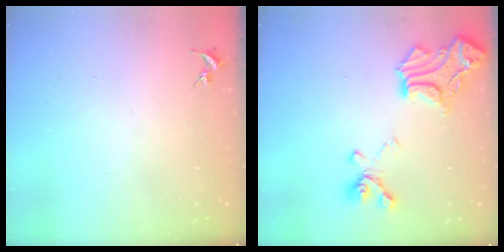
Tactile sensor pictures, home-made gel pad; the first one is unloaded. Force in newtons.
{"total": 18.5, "press": 18.4, "slide": 1.5}